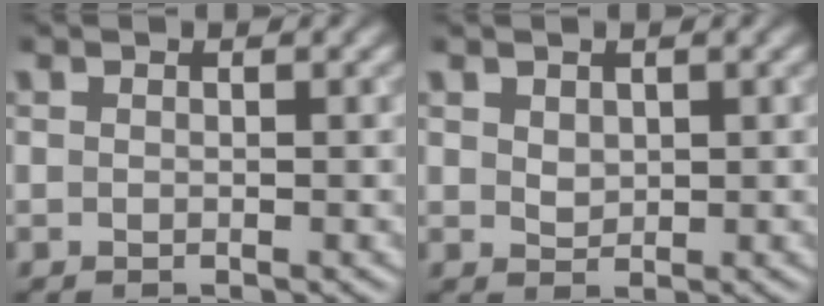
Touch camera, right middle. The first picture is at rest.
{"total": 1.2, "force": [0.5, 0.9, 0.6], "torque": [-0.011, -0.002, 0.015]}